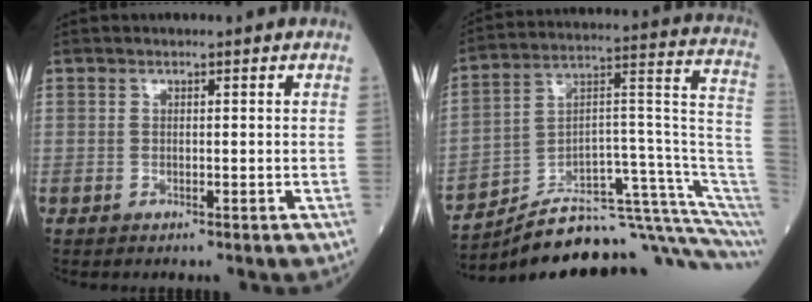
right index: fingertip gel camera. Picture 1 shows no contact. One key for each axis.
{"total": 20.7, "fx": -17.1, "fy": 1.0, "fz": 11.6, "tx": -0.107, "ty": 0.074, "tz": -0.255}